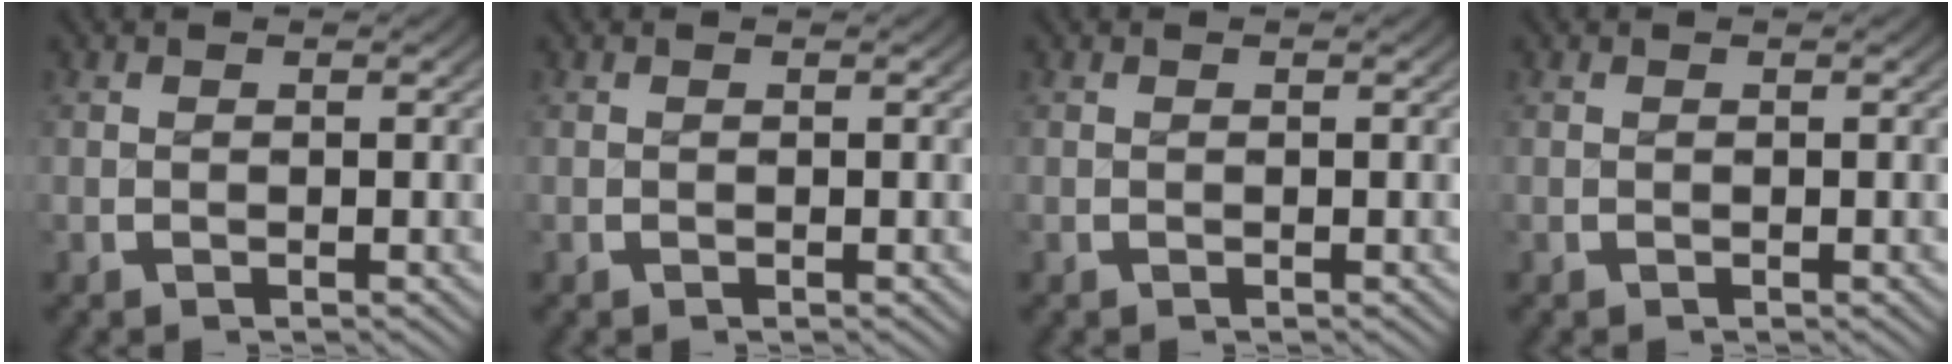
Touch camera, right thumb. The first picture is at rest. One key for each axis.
{"total": 0.0}
{"total": 0.0}
{"total": 0.0}